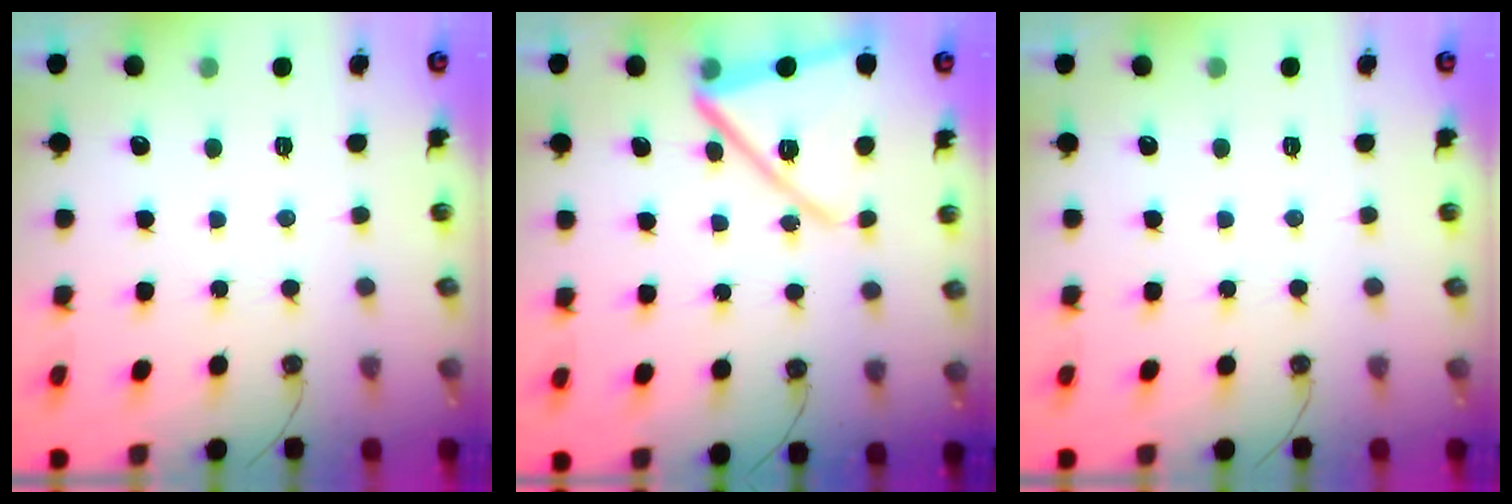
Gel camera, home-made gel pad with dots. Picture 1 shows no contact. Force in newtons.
{"total": 17.4, "press": 17.4, "slide": 1.3}
{"total": 0.0}